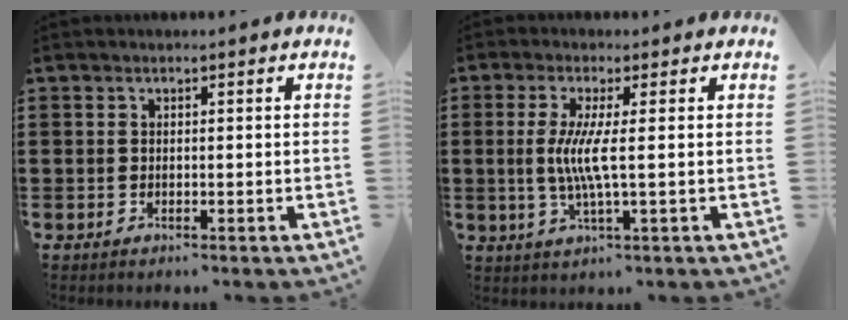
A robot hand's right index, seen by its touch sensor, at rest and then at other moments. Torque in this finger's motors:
{"motor_torque": [0.86, 0.40, 0.46, 0.19]}